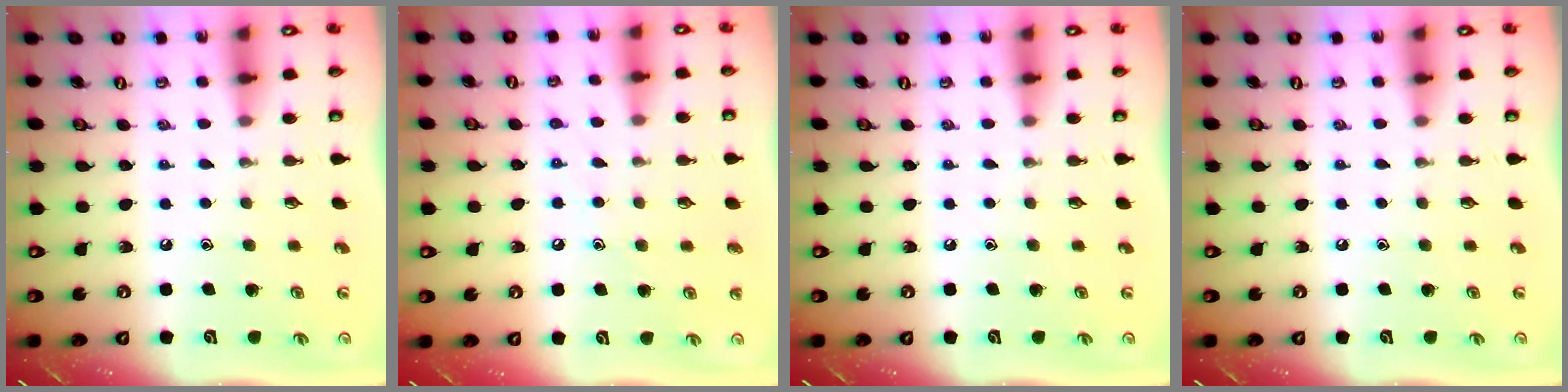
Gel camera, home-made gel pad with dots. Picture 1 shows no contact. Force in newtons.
{"total": 6.6, "press": 6.5, "slide": 0.5}
{"total": 0.0}
{"total": 0.0}